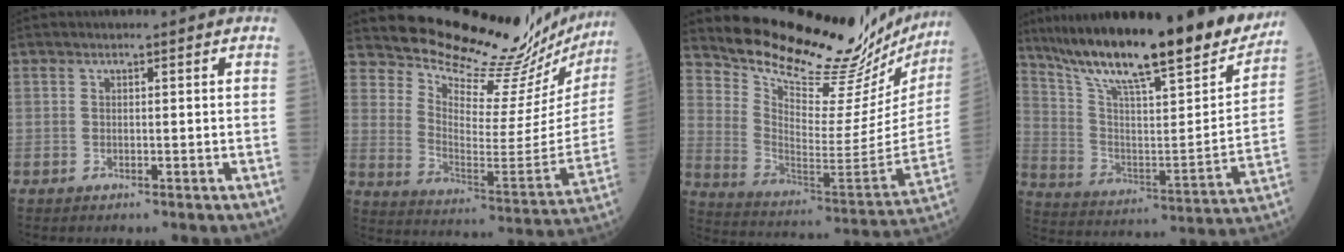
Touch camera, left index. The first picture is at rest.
{"total": 23.9, "force": [23.2, 2.8, 5.2], "torque": [-0.092, -0.130, 0.300]}
{"total": 27.9, "force": [26.2, 4.3, 8.7], "torque": [-0.146, -0.125, 0.352]}
{"total": 27.1, "force": [22.8, 2.8, 14.4], "torque": [-0.241, -0.043, 0.340]}